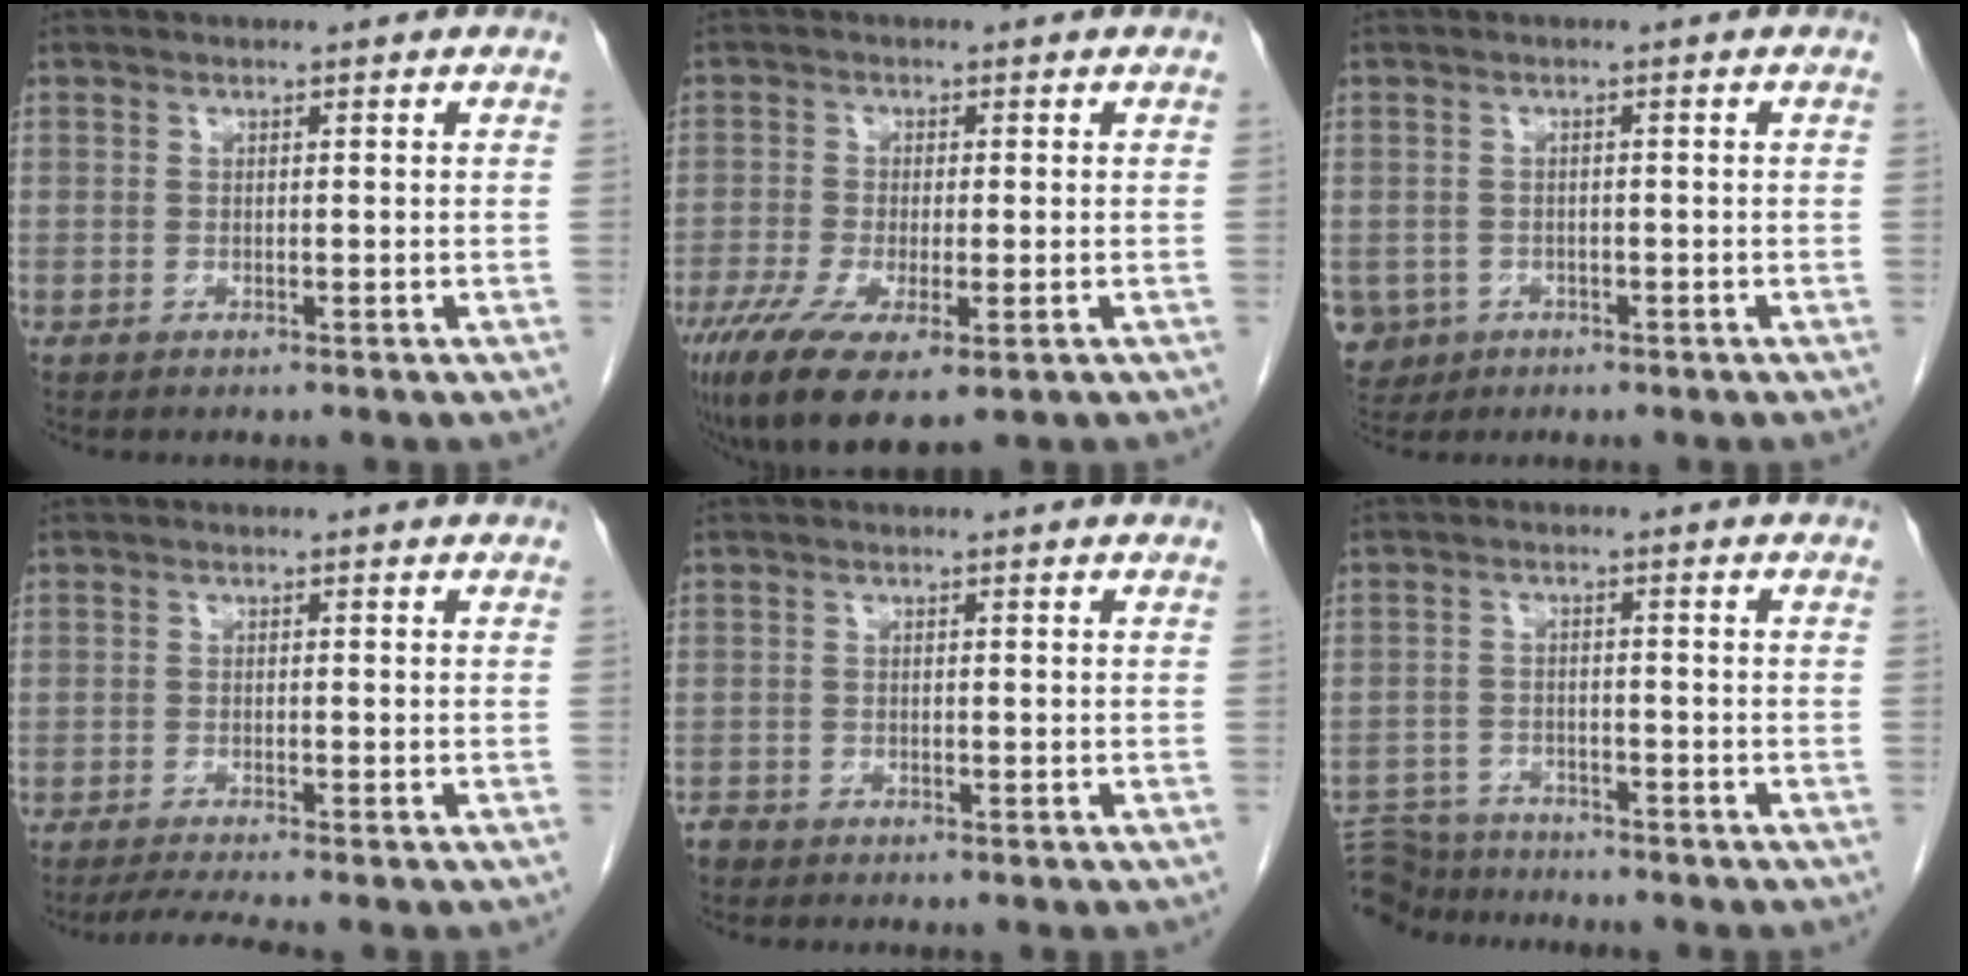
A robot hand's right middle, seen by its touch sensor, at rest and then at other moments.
{"total": 12.6, "force": [-7.1, 4.1, 9.5], "torque": [-0.192, -0.037, -0.113]}
{"total": 5.6, "force": [-2.7, 4.8, 0.9], "torque": [-0.026, 0.003, -0.039]}
{"total": 3.5, "force": [-2.9, -1.0, 1.5], "torque": [-0.033, -0.017, -0.054]}
{"total": 1.5, "force": [-1.2, 0.8, 0.1], "torque": [-0.008, 0.000, -0.023]}
{"total": 8.1, "force": [-7.8, 2.1, 0.4], "torque": [-0.008, 0.007, -0.128]}